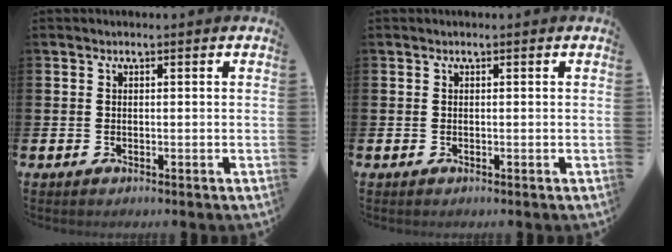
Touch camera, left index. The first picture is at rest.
{"total": 0.0}